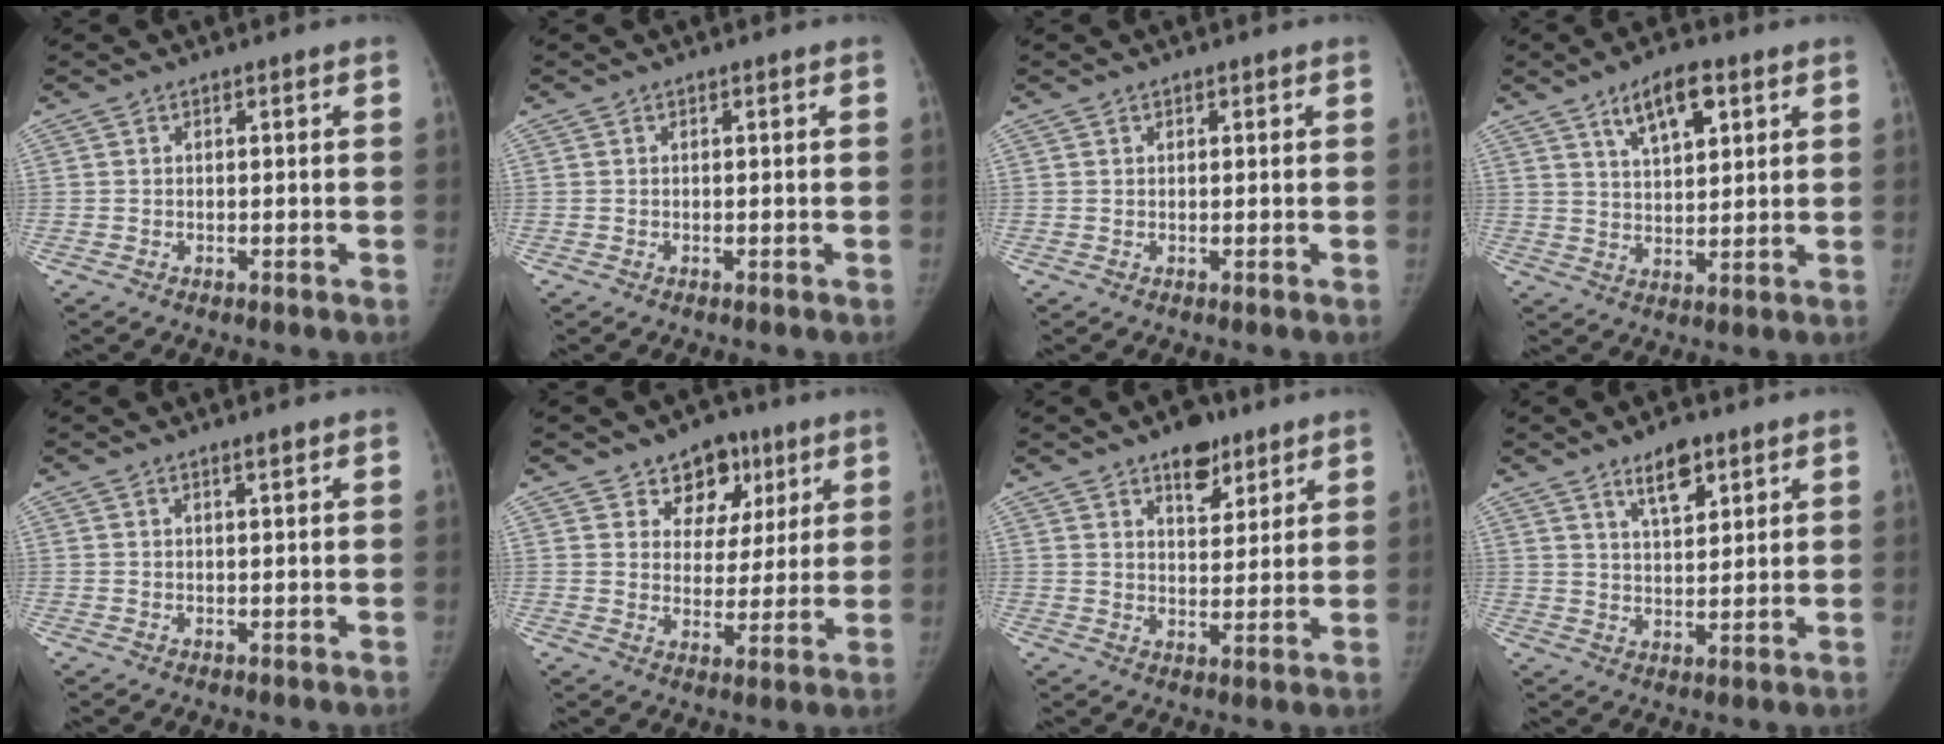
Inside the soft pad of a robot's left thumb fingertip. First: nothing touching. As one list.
[{"total": 0.0}, {"total": 0.6, "force": [0.3, 0.5, 0.1], "torque": [0.002, 0.000, 0.002]}, {"total": 8.6, "force": [4.5, 3.8, 6.3], "torque": [-0.086, -0.020, 0.076]}, {"total": 1.1, "force": [0.8, 0.1, 0.8], "torque": [-0.012, -0.005, 0.014]}, {"total": 9.8, "force": [5.6, 7.3, 3.3], "torque": [-0.003, -0.020, 0.084]}, {"total": 7.9, "force": [5.2, 4.2, 4.2], "torque": [-0.030, -0.028, 0.078]}, {"total": 6.7, "force": [4.3, 2.8, 4.4], "torque": [-0.054, -0.028, 0.072]}]